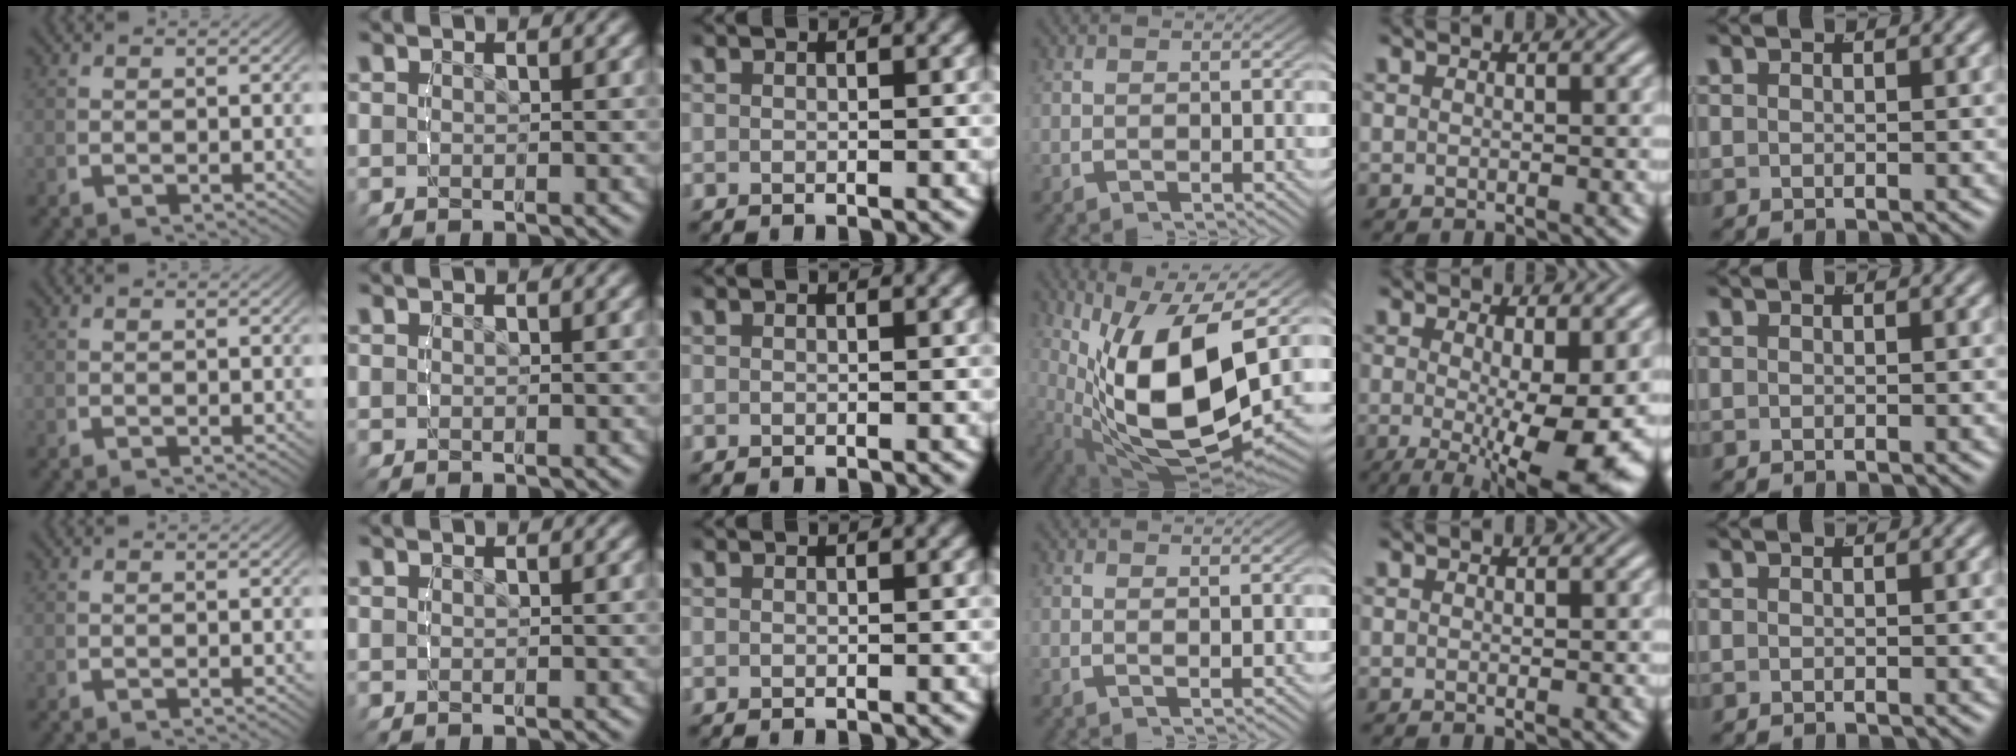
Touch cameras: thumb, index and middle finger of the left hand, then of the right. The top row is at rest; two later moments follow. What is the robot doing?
{"motion": "lift_and_place", "object": "glue stick"}